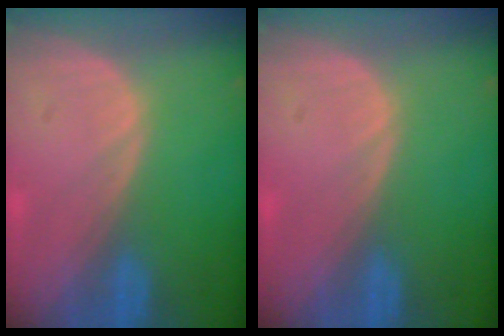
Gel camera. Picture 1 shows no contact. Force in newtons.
{"total": 0.0}